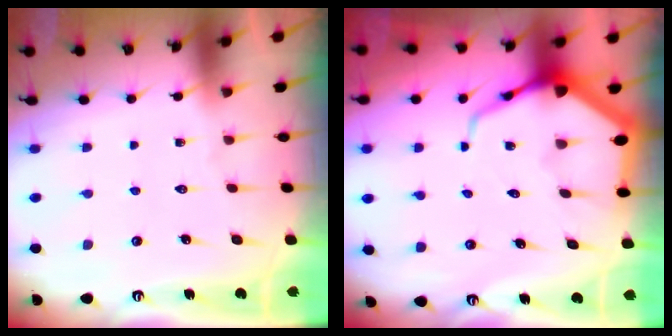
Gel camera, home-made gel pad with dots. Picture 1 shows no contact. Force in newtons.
{"total": 8.2, "press": 8.1, "slide": 0.9}